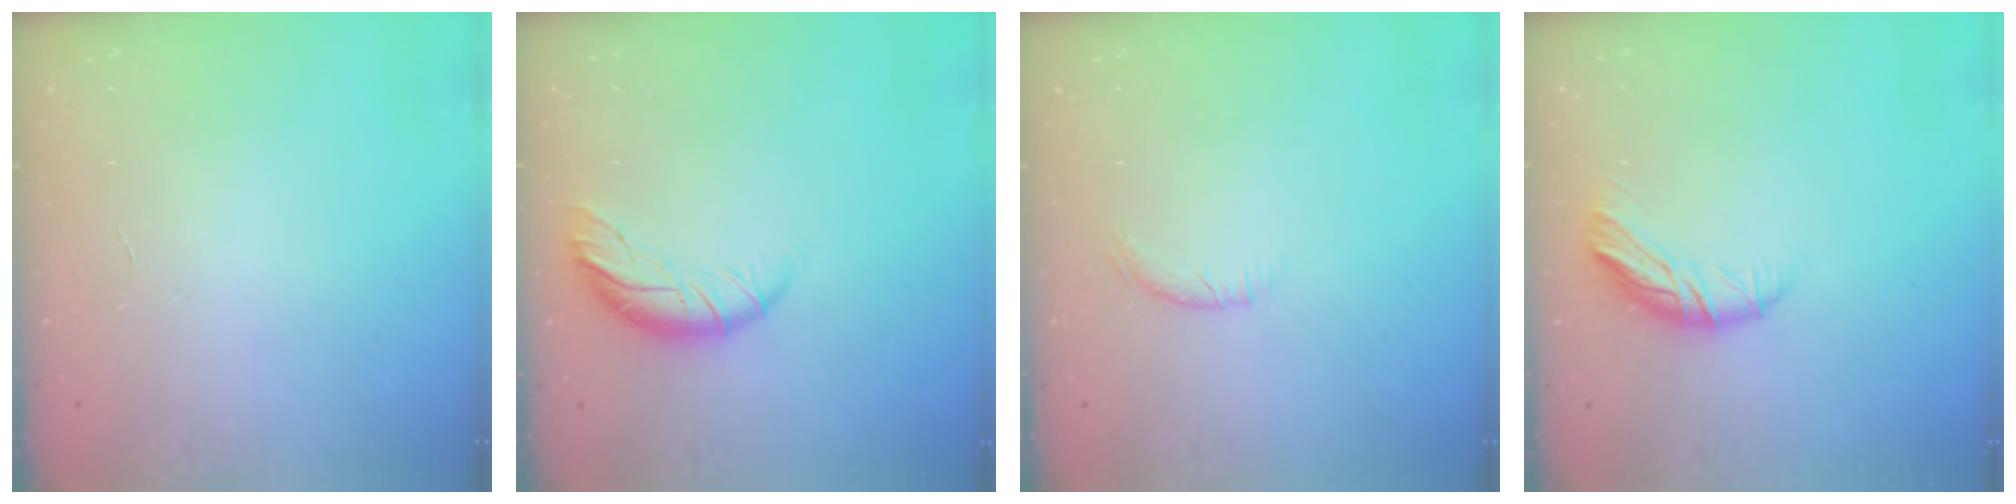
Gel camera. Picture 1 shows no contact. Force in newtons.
{"total": 9.4, "press": 9.2, "slide": 2.0}
{"total": 8.0, "press": 7.7, "slide": 2.1}
{"total": 10.7, "press": 10.5, "slide": 2.0}